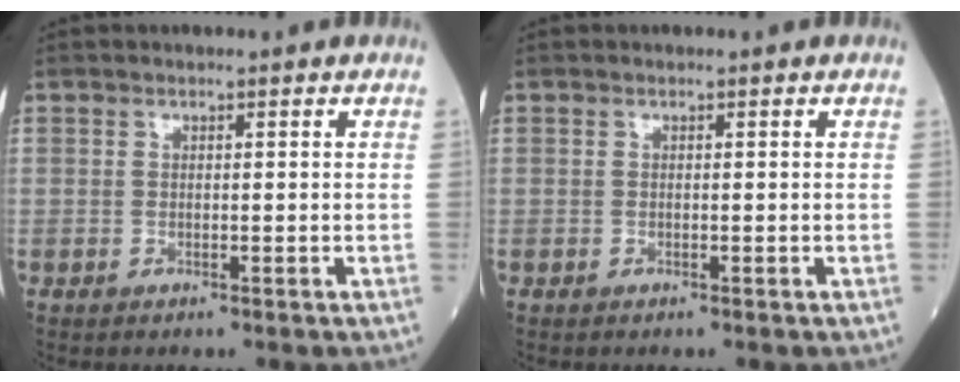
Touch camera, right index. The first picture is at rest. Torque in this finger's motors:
{"motor_torque": [0.01, 0.00, 0.00, -0.01]}